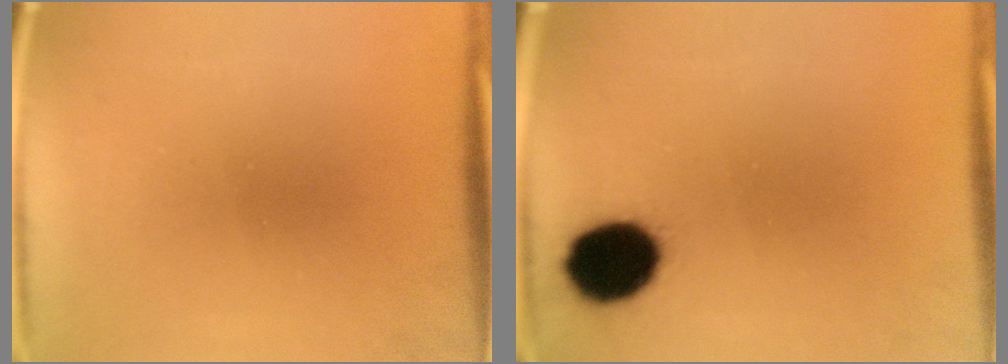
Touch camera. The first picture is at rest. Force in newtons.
{"total": 11.4}